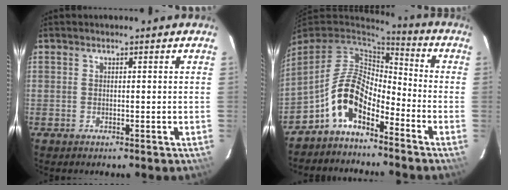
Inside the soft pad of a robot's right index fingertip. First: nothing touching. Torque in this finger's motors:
{"motor_torque": [0.55, -0.58, 0.92, 0.21]}